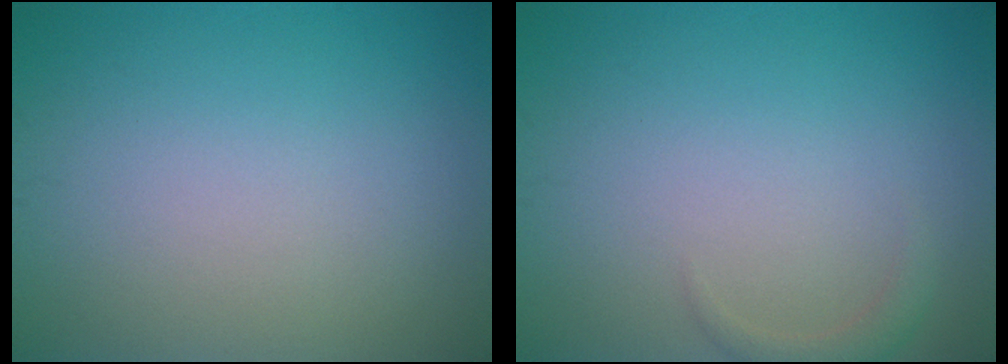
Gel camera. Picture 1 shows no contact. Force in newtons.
{"total": 1.2, "press": 1.2, "slide": 0.1}